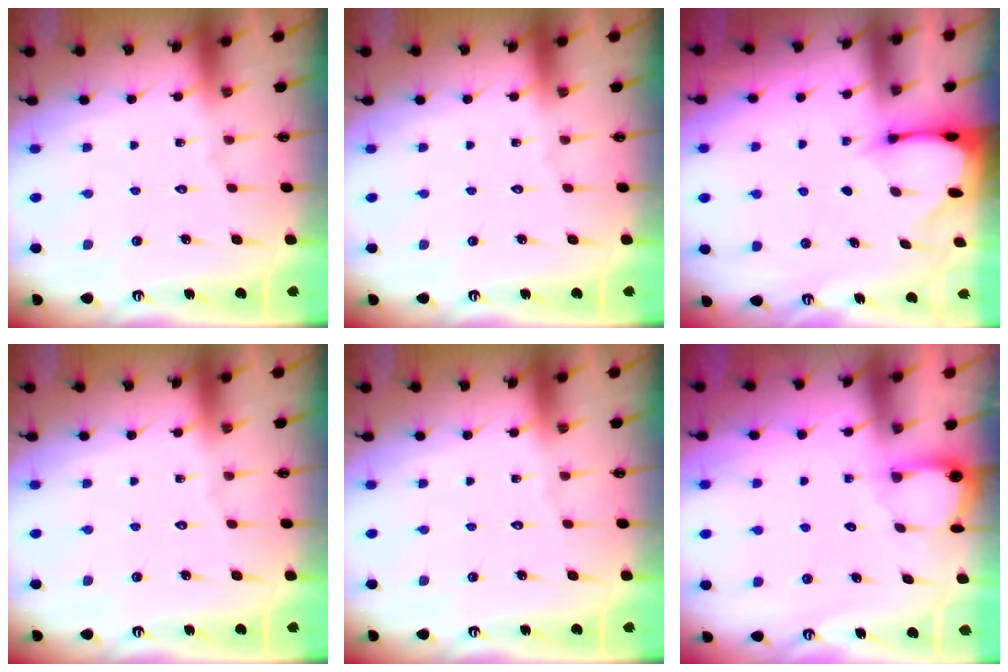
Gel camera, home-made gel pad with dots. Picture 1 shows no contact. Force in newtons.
{"total": 0.0}
{"total": 2.4, "press": 2.3, "slide": 0.3}
{"total": 0.0}
{"total": 0.0}
{"total": 2.8, "press": 2.8, "slide": 0.3}